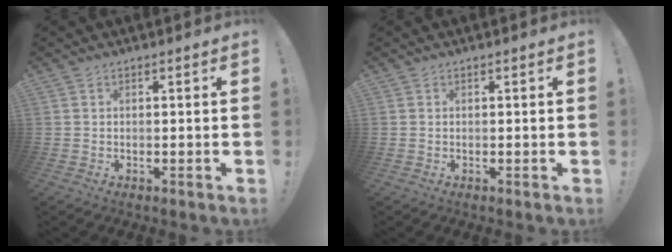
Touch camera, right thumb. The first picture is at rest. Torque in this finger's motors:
{"motor_torque": [-0.07, -0.44, 0.07, -0.09, -0.05]}